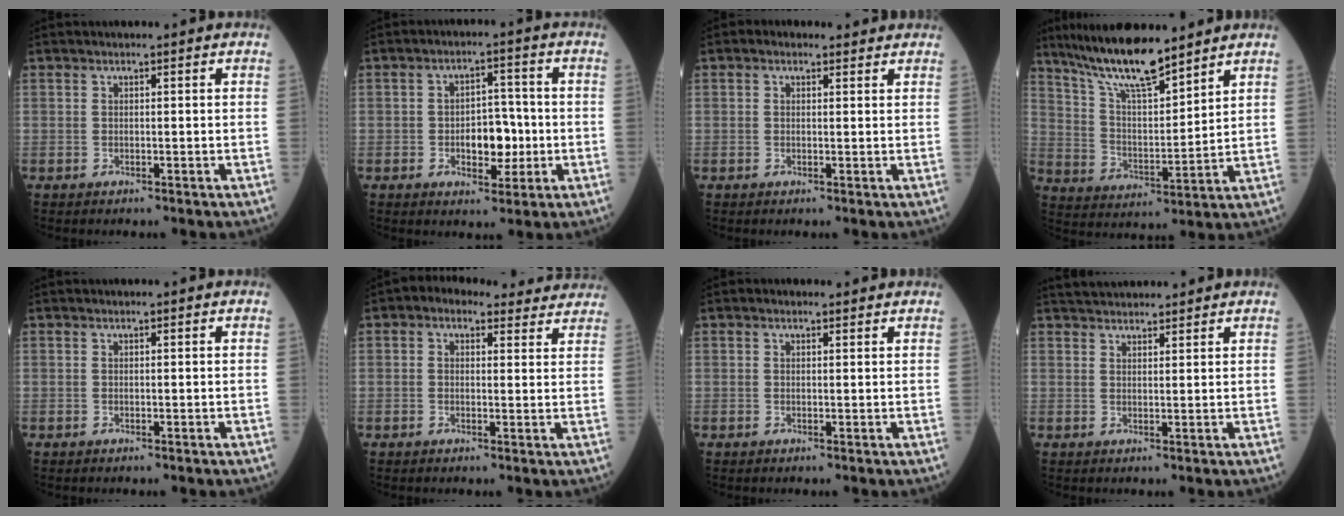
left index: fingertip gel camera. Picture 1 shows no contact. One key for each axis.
{"total": 6.3, "fx": -1.2, "fy": 3.5, "fz": 5.1, "tx": -0.078, "ty": 0.012, "tz": -0.015}
{"total": 1.8, "fx": 1.2, "fy": 1.2, "fz": 0.5, "tx": -0.011, "ty": 0.014, "tz": 0.014}
{"total": 12.9, "fx": 10.8, "fy": 1.7, "fz": 6.9, "tx": -0.132, "ty": 0.002, "tz": 0.202}
{"total": 0.0}
{"total": 8.4, "fx": 6.9, "fy": 4.0, "fz": 2.5, "tx": -0.019, "ty": 0.033, "tz": 0.075}
{"total": 0.8, "fx": 0.7, "fy": 0.4, "fz": 0.2, "tx": -0.012, "ty": 0.006, "tz": 0.008}
{"total": 6.4, "fx": 6.0, "fy": 1.3, "fz": 1.8, "tx": -0.026, "ty": 0.035, "tz": 0.095}